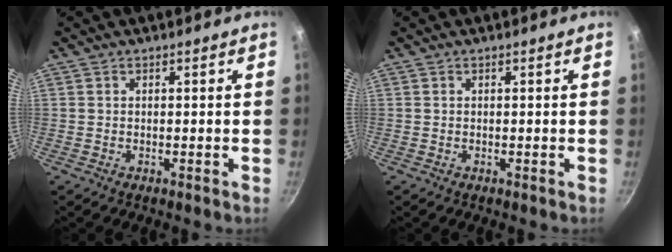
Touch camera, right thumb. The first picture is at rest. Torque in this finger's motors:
{"motor_torque": [-0.05, -0.05, 0.34, 0.33, 0.00]}